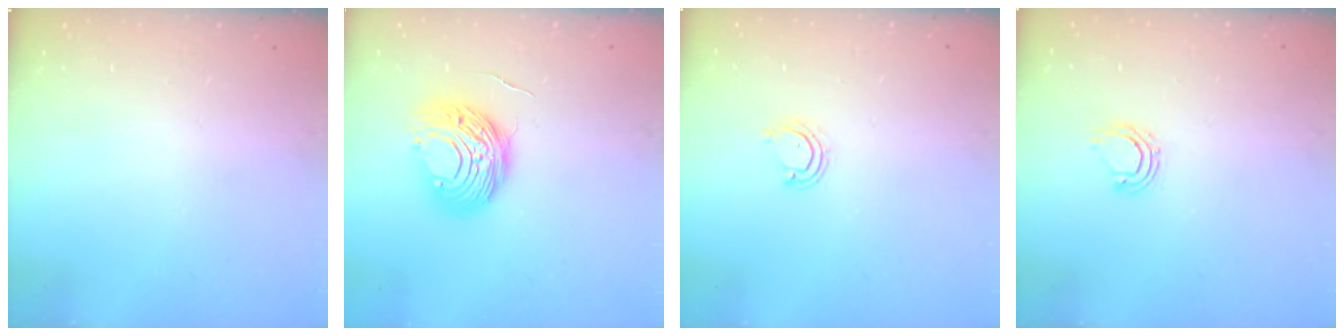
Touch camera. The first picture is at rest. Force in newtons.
{"total": 11.3, "press": 11.3, "slide": 0.9}
{"total": 3.5, "press": 3.4, "slide": 0.3}
{"total": 4.5, "press": 4.5, "slide": 0.2}